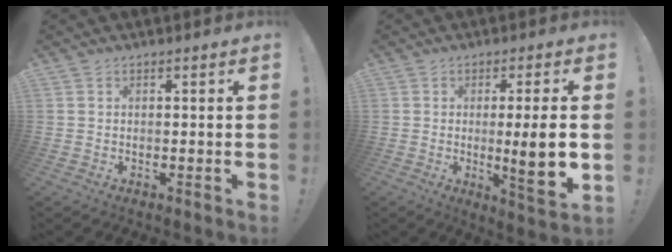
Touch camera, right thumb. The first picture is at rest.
{"total": 11.3, "force": [-0.7, 1.0, 11.2], "torque": [-0.156, -0.014, -0.016]}